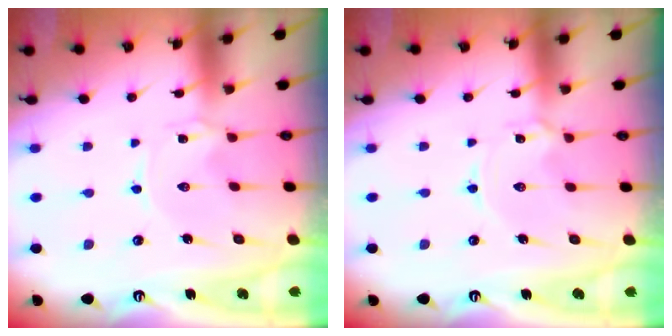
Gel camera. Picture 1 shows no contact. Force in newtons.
{"total": 1.8, "press": 1.7, "slide": 0.3}